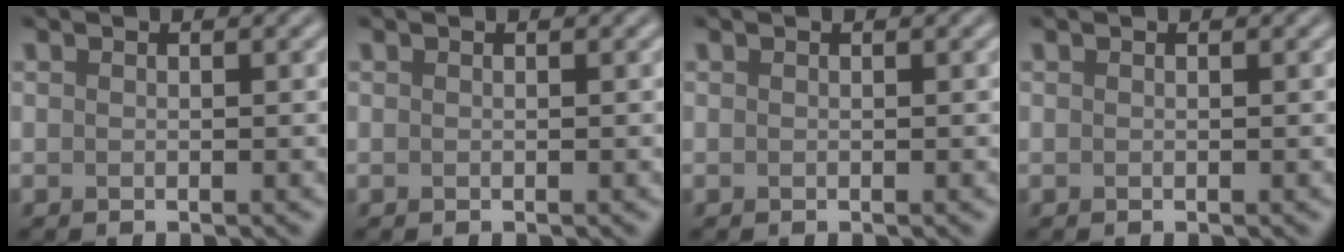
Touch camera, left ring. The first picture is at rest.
{"total": 0.0}
{"total": 0.0}
{"total": 0.0}